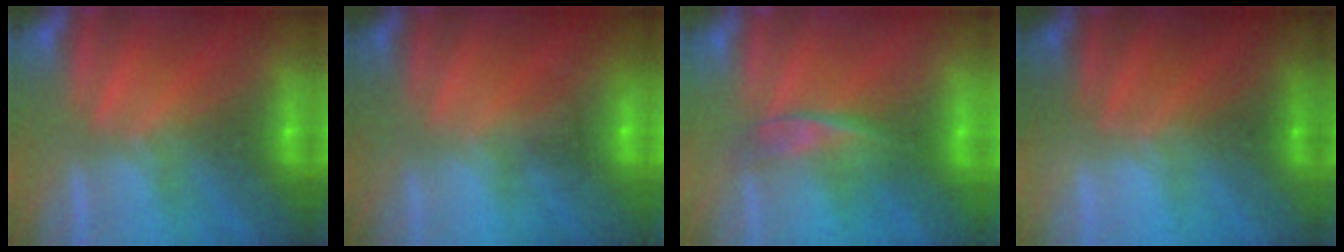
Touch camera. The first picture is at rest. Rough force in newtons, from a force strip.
{"total": 1.6}
{"total": 2.2}
{"total": 1.6}